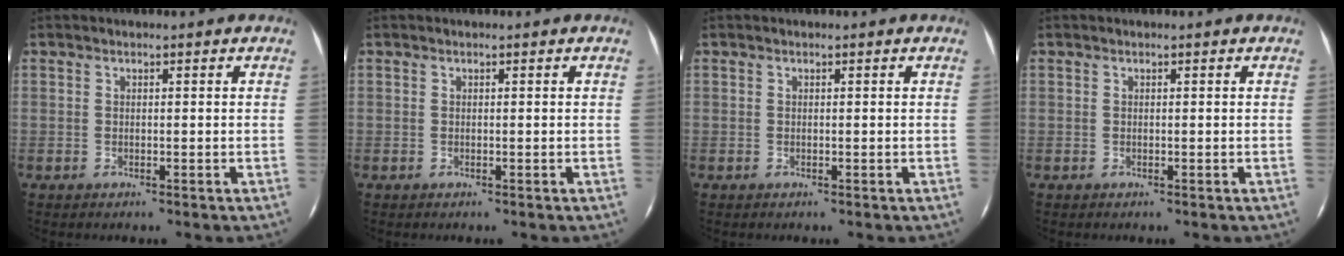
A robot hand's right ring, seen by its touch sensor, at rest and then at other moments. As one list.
[{"total": 0.0}, {"total": 0.0}, {"total": 0.0}]